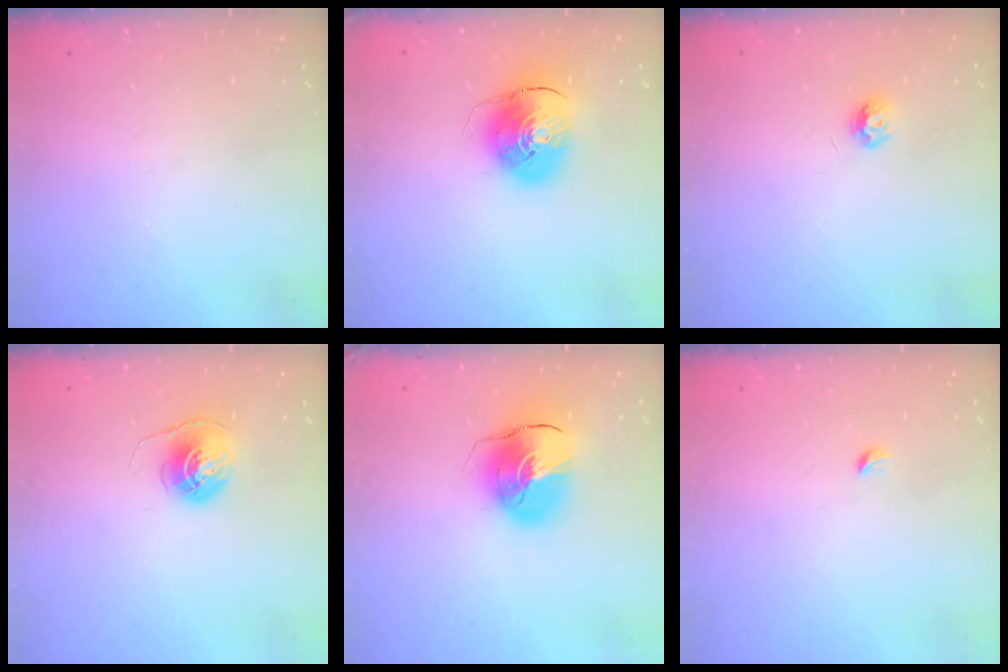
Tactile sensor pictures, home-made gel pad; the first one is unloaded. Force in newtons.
{"total": 10.0, "press": 9.8, "slide": 1.6}
{"total": 4.7, "press": 4.7, "slide": 0.5}
{"total": 6.0, "press": 6.0, "slide": 0.4}
{"total": 13.9, "press": 13.8, "slide": 2.1}
{"total": 2.7, "press": 2.6, "slide": 0.6}